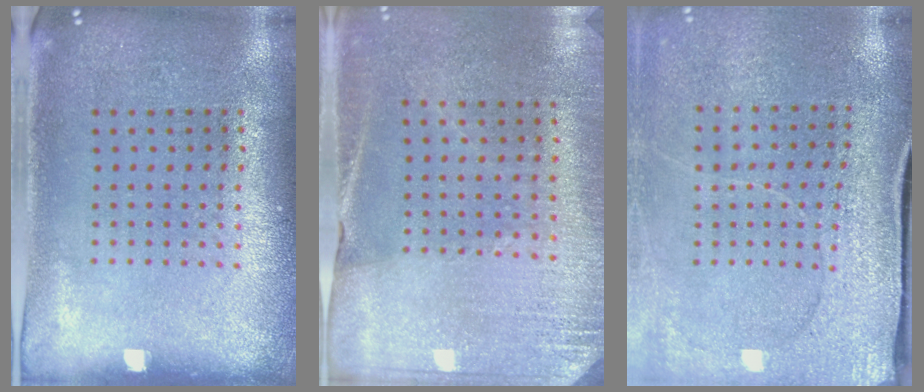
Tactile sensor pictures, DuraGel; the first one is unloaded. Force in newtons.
{"total": 2.7, "press": 2.6, "slide": 0.7}
{"total": 2.9, "press": 2.8, "slide": 0.7}